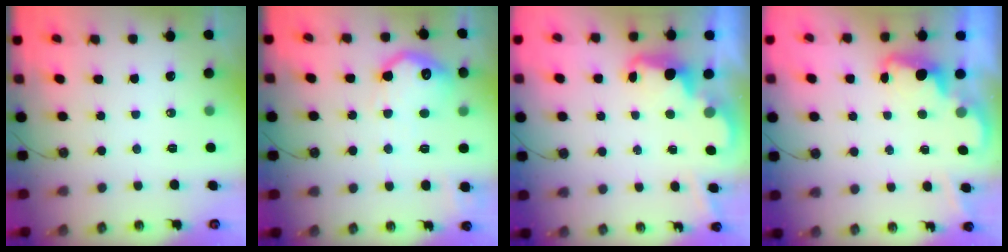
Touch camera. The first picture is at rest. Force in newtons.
{"total": 16.3, "press": 16.3, "slide": 1.0}
{"total": 2.4, "press": 2.3, "slide": 0.5}
{"total": 2.0, "press": 1.9, "slide": 0.6}